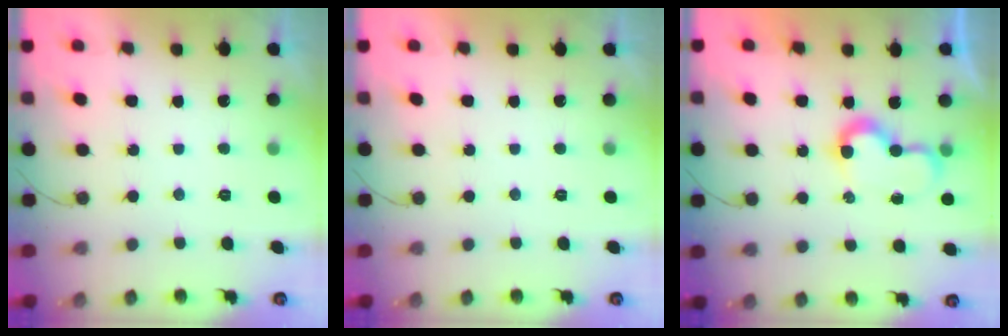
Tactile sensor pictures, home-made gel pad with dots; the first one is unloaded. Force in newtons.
{"total": 1.7, "press": 1.6, "slide": 0.0}
{"total": 7.2, "press": 7.2, "slide": 0.4}